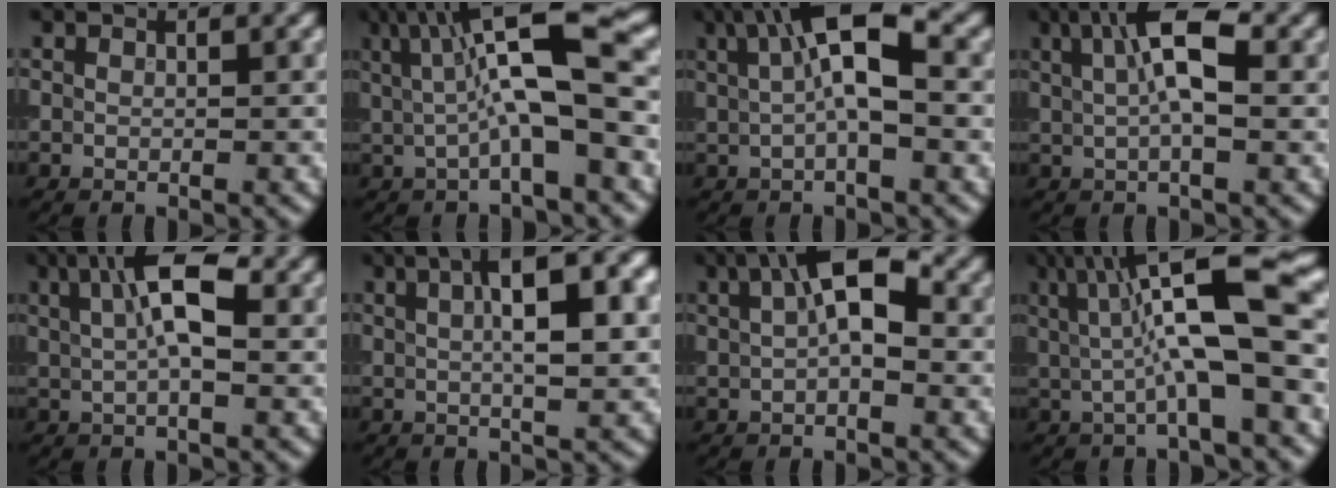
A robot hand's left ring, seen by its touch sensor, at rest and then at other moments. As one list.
[{"total": 8.8, "force": [1.6, 2.1, 8.4], "torque": [-0.134, 0.008, 0.021]}, {"total": 6.6, "force": [1.6, 1.9, 6.1], "torque": [-0.099, 0.014, 0.019]}, {"total": 5.6, "force": [1.6, 1.7, 5.1], "torque": [-0.085, 0.007, 0.020]}, {"total": 6.0, "force": [1.9, 2.0, 5.4], "torque": [-0.090, 0.007, 0.025]}, {"total": 8.2, "force": [2.2, 2.3, 7.6], "torque": [-0.104, 0.016, 0.030]}, {"total": 6.8, "force": [1.9, 2.9, 5.8], "torque": [-0.091, 0.016, 0.022]}, {"total": 10.0, "force": [1.9, 2.3, 9.5], "torque": [-0.149, 0.008, 0.030]}]